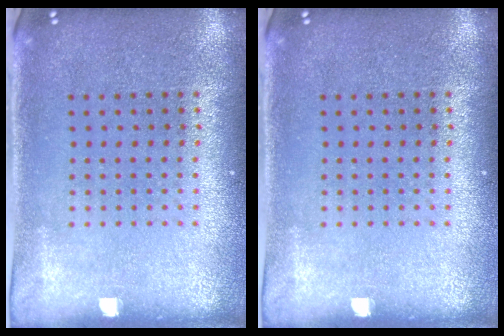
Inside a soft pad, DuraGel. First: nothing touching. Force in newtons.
{"total": 0.0}